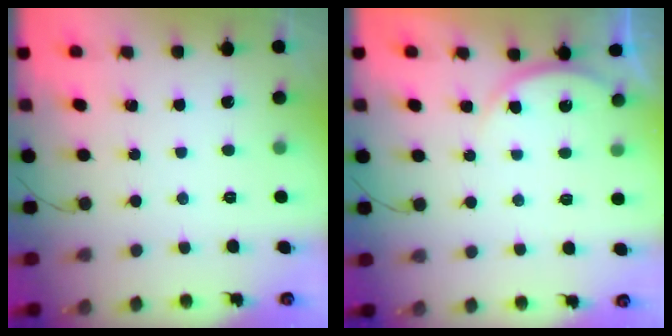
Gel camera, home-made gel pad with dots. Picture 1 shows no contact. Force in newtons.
{"total": 4.2, "press": 4.2, "slide": 0.6}